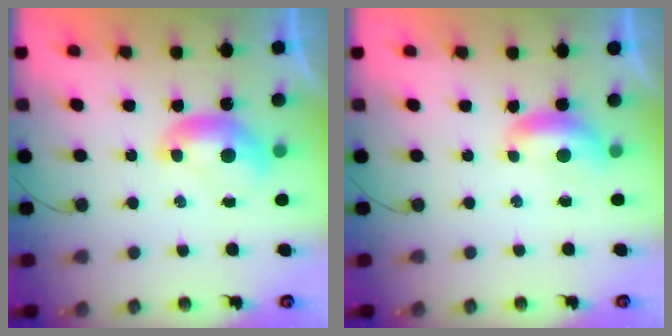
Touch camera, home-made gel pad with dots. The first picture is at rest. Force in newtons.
{"total": 0.9, "press": 0.8, "slide": 0.5}